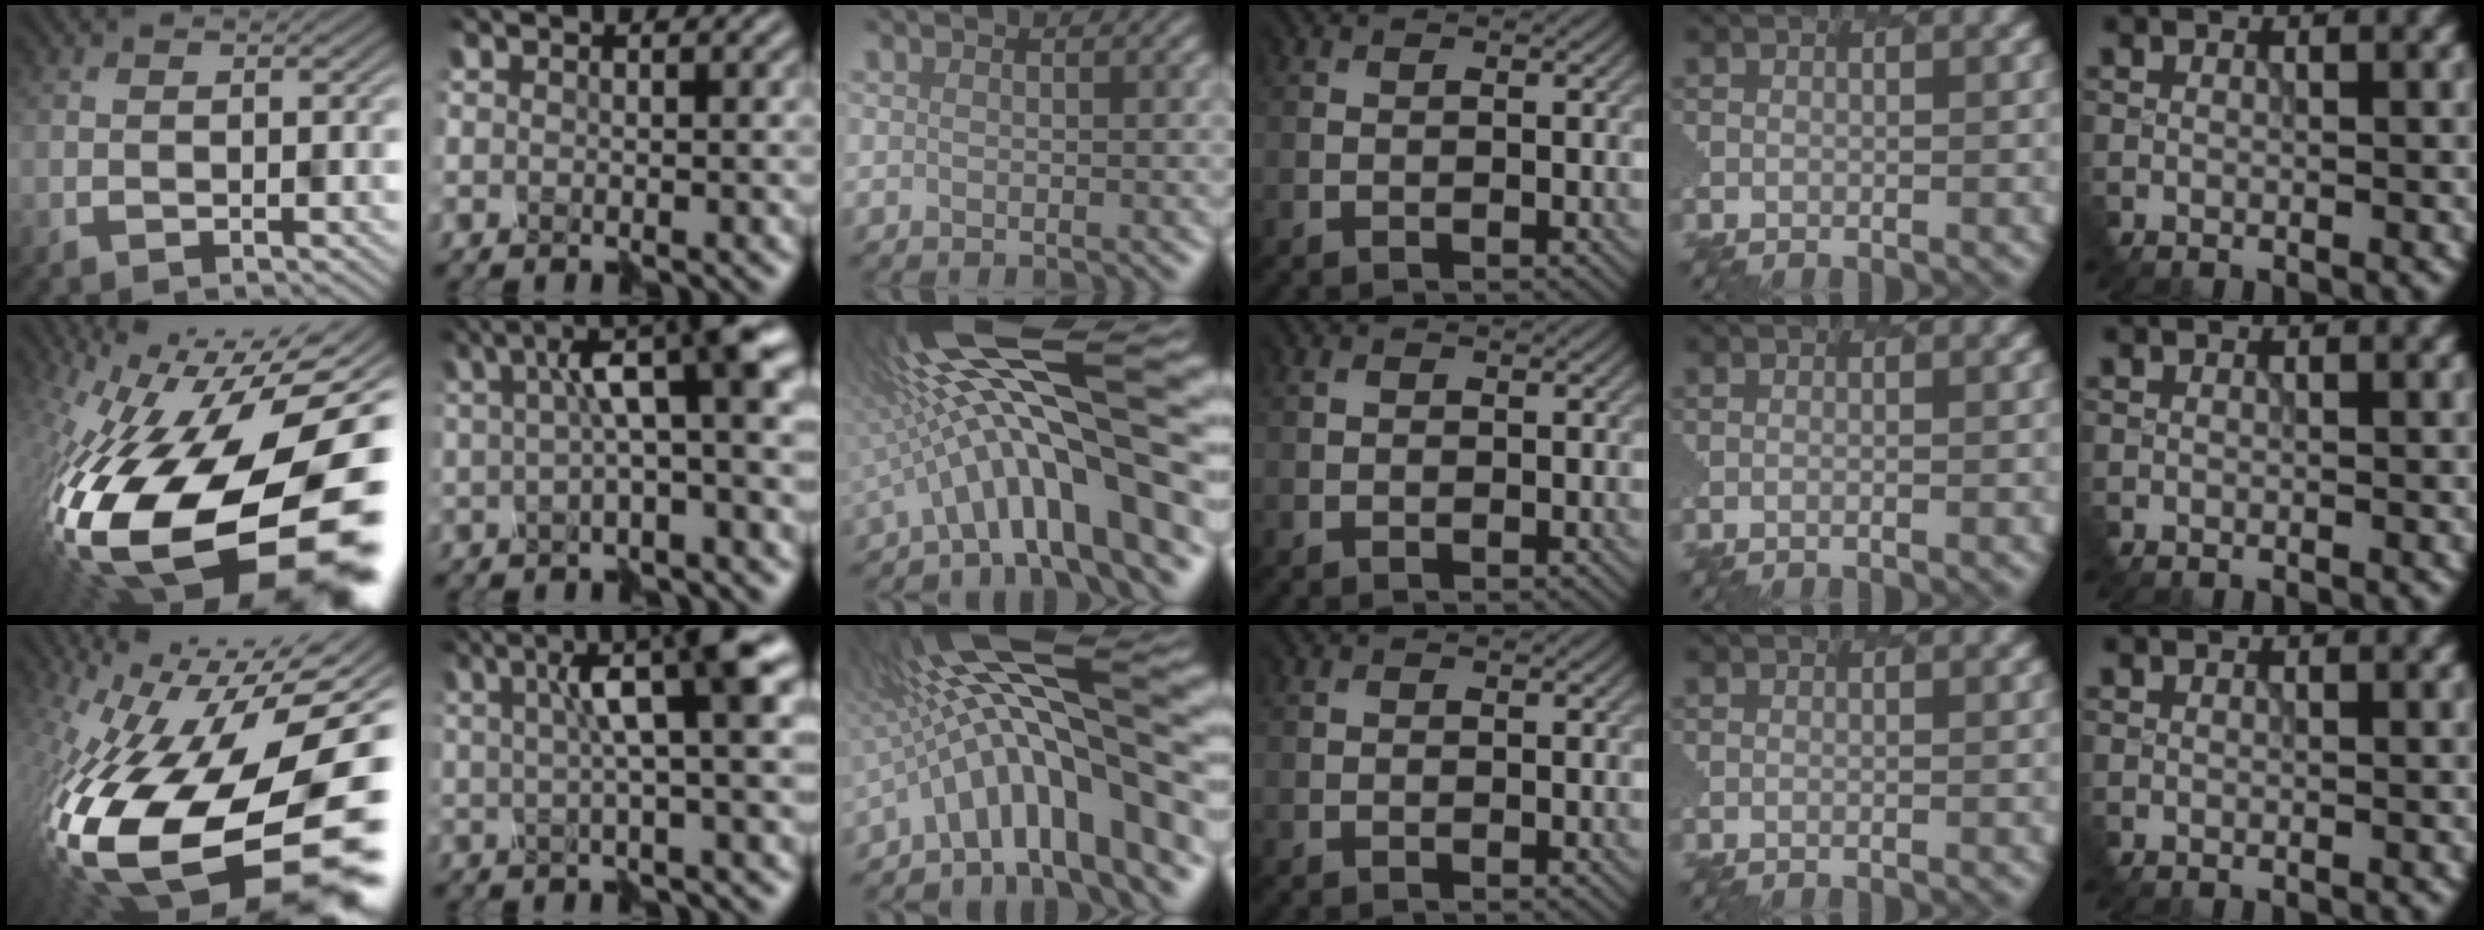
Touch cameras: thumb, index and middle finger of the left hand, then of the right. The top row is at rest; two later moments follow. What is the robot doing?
{"motion": "disassemble", "object": "hinged jar"}